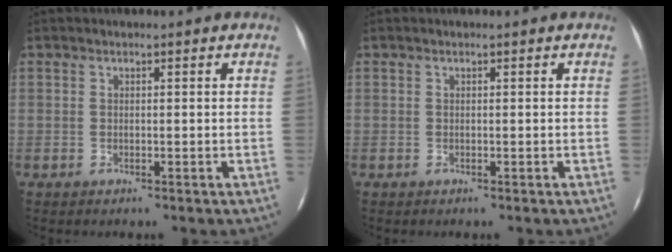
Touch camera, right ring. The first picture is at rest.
{"total": 0.0}